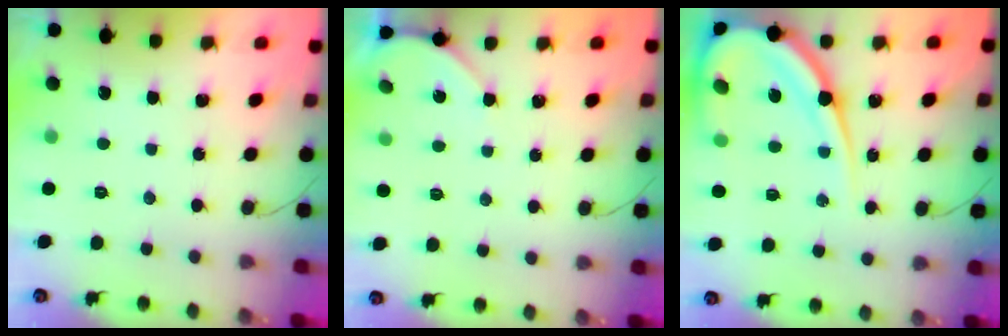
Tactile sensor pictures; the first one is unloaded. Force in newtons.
{"total": 2.3, "press": 2.2, "slide": 0.4}
{"total": 17.3, "press": 17.2, "slide": 1.8}